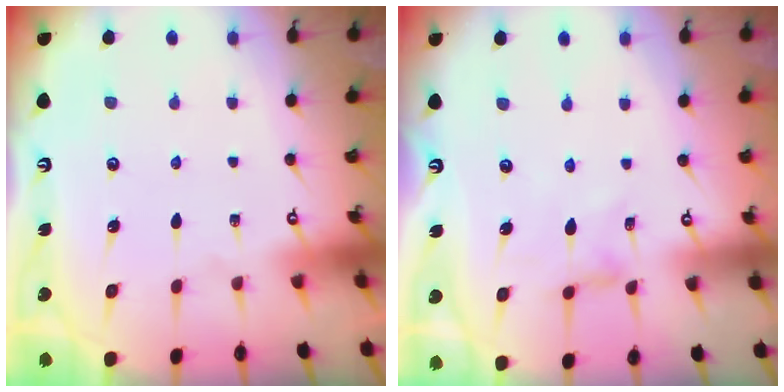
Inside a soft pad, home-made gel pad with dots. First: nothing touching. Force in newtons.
{"total": 2.0, "press": 1.9, "slide": 0.4}